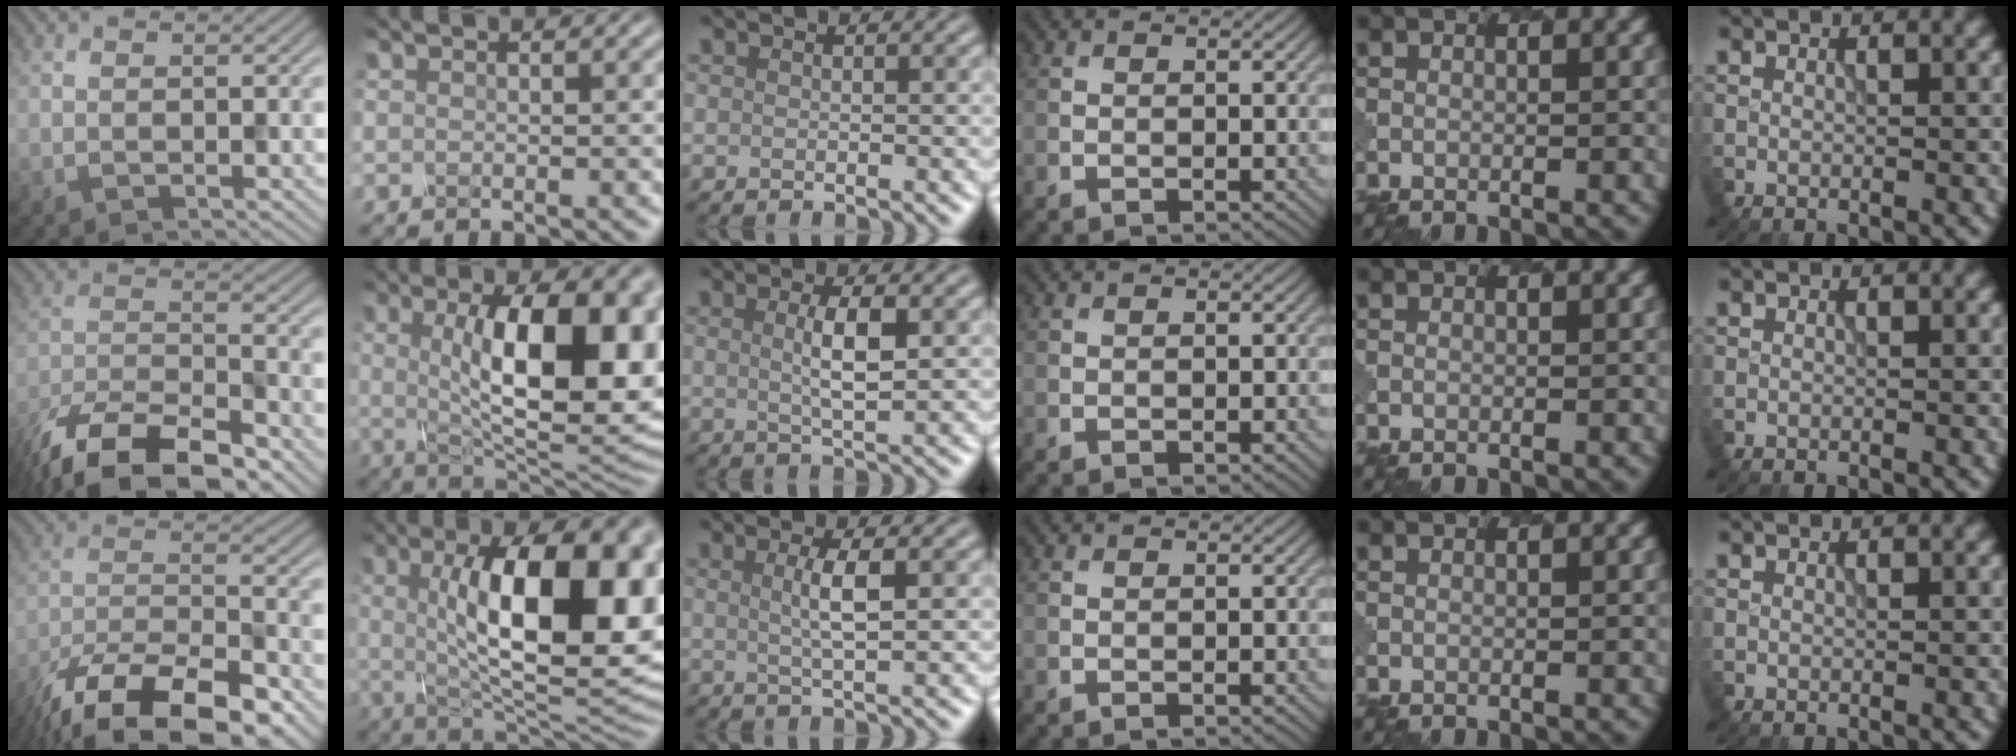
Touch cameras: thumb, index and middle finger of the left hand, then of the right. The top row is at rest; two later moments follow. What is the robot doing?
{"motion": "shake", "object": "salt shaker"}